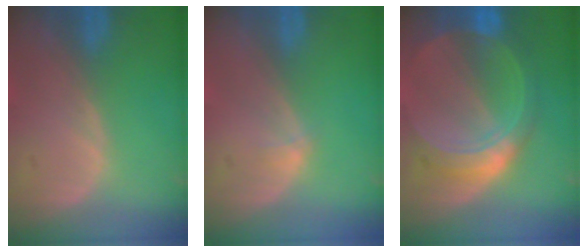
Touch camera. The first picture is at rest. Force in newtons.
{"total": 1.1, "press": 0.8, "slide": 0.7}
{"total": 8.4, "press": 8.3, "slide": 0.7}